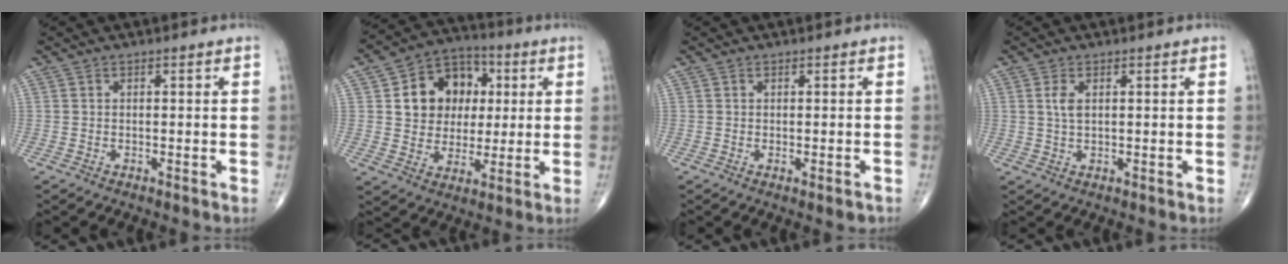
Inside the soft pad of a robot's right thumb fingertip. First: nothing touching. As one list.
[{"total": 14.1, "force": [3.1, 11.5, 7.6], "torque": [-0.076, 0.007, 0.051]}, {"total": 1.8, "force": [-0.6, 0.5, 1.6], "torque": [-0.023, -0.002, -0.003]}, {"total": 2.7, "force": [0.8, 1.3, 2.2], "torque": [-0.045, 0.000, 0.018]}]